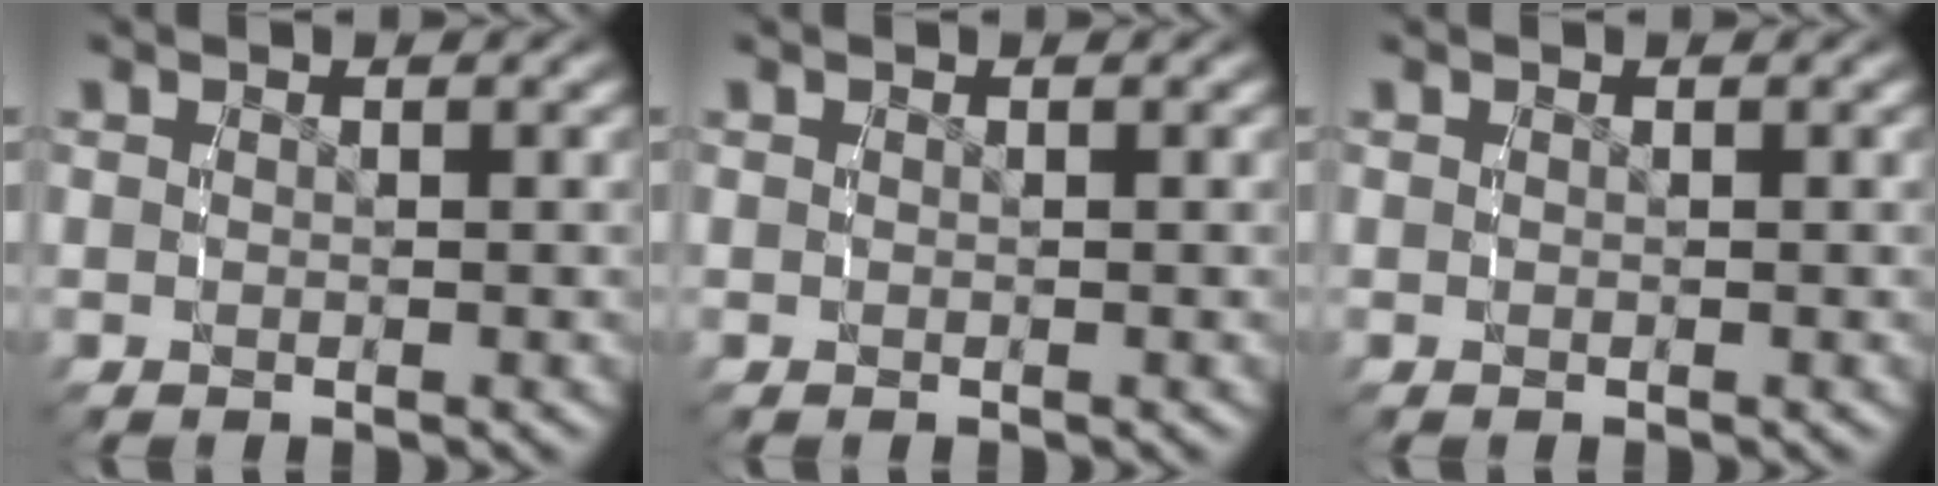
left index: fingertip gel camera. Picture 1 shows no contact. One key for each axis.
{"total": 0.0}
{"total": 0.0}